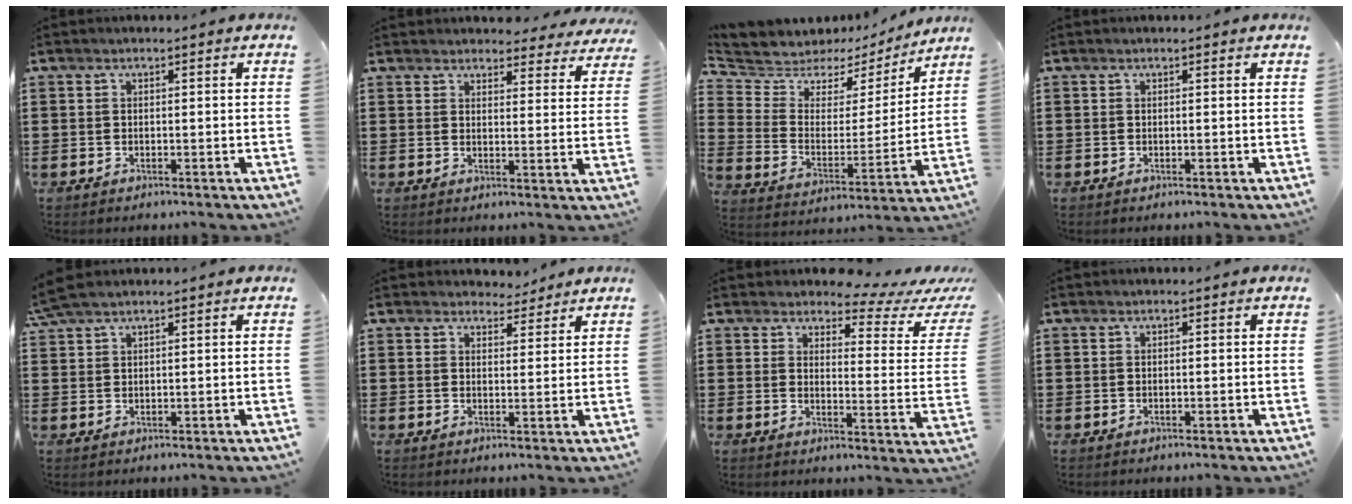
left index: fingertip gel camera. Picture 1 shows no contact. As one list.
[{"total": 3.7, "force": [3.6, 0.6, 0.4], "torque": [-0.014, -0.017, 0.065]}, {"total": 5.3, "force": [4.6, 2.6, 0.1], "torque": [-0.043, -0.034, 0.076]}, {"total": 0.0}, {"total": 3.0, "force": [2.4, 0.4, 1.8], "torque": [-0.041, 0.003, 0.047]}, {"total": 3.3, "force": [3.1, 1.1, 0.4], "torque": [-0.009, -0.008, 0.057]}, {"total": 4.4, "force": [3.9, 1.0, 1.9], "torque": [-0.045, -0.026, 0.060]}, {"total": 0.0}]